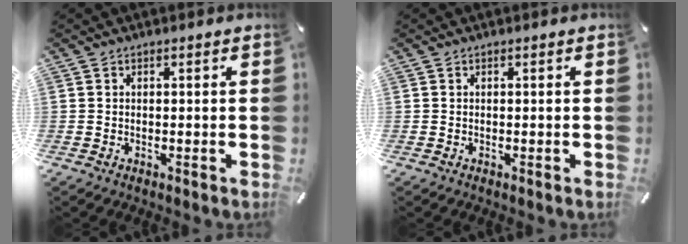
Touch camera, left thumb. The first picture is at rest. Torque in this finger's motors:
{"motor_torque": [0.01, 0.01, 0.00, 0.00, 0.00]}